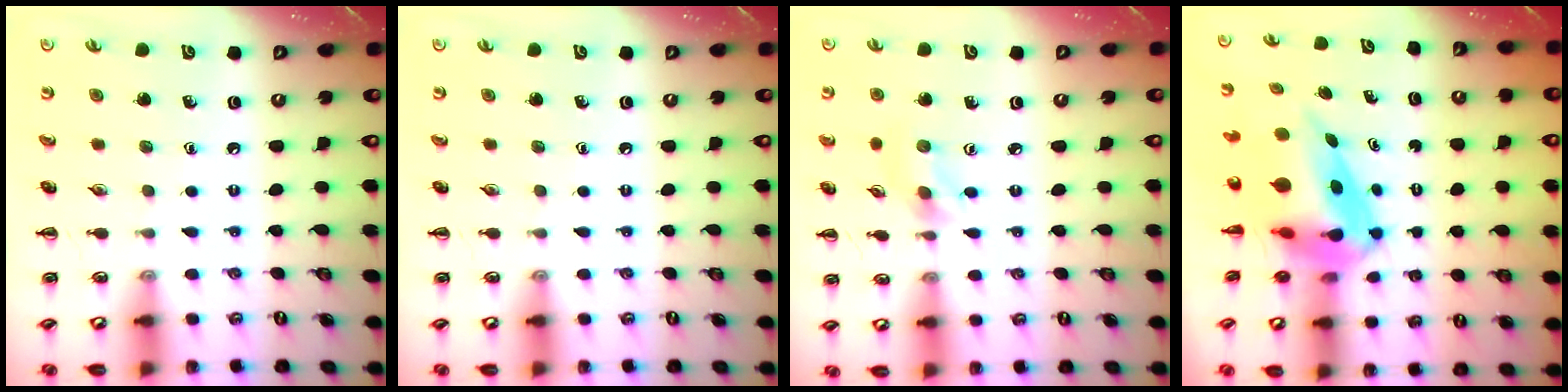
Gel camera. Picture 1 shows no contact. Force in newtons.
{"total": 0.0}
{"total": 2.7, "press": 2.6, "slide": 0.8}
{"total": 8.3, "press": 7.9, "slide": 2.7}